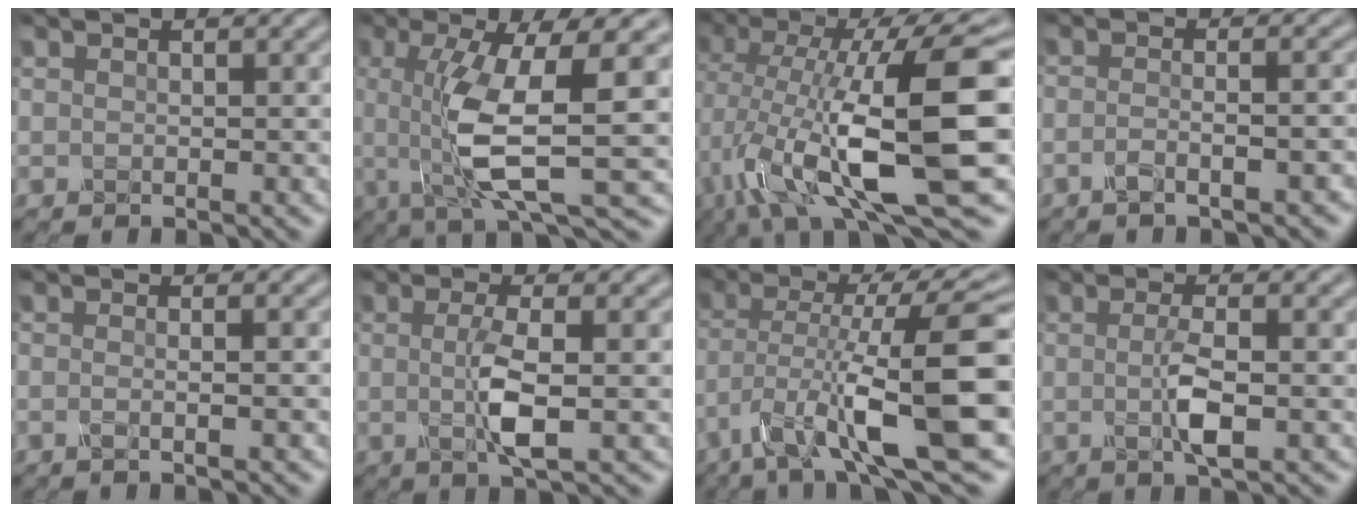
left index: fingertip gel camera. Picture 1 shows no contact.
{"total": 9.6, "force": [-0.4, 2.0, 9.4], "torque": [-0.160, -0.009, -0.008]}
{"total": 14.5, "force": [-2.5, 4.1, 13.7], "torque": [-0.243, -0.004, -0.050]}
{"total": 3.2, "force": [-2.2, 0.6, 2.2], "torque": [-0.031, 0.004, -0.049]}
{"total": 1.2, "force": [-0.7, 0.1, 1.0], "torque": [-0.014, -0.001, -0.023]}
{"total": 4.0, "force": [-0.7, 0.7, 3.9], "torque": [-0.079, -0.005, -0.015]}
{"total": 11.4, "force": [-4.2, 2.3, 10.3], "torque": [-0.172, 0.005, -0.080]}
{"total": 3.2, "force": [-0.8, 0.6, 3.0], "torque": [-0.063, -0.002, -0.019]}